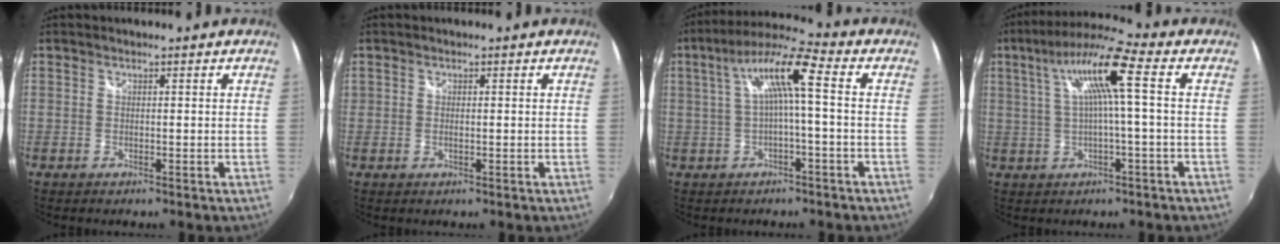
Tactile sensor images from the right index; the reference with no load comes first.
{"total": 0.8, "force": [-0.1, 0.4, 0.6], "torque": [-0.013, 0.002, -0.002]}
{"total": 9.2, "force": [0.6, 1.0, 9.1], "torque": [-0.180, 0.023, 0.014]}
{"total": 10.5, "force": [2.1, 0.4, 10.3], "torque": [-0.193, 0.020, 0.040]}